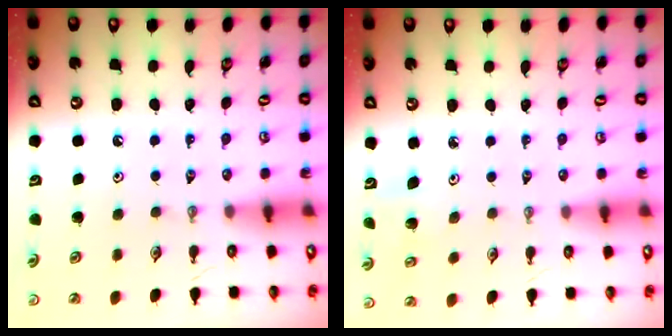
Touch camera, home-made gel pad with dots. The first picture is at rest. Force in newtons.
{"total": 3.8, "press": 3.8, "slide": 0.3}